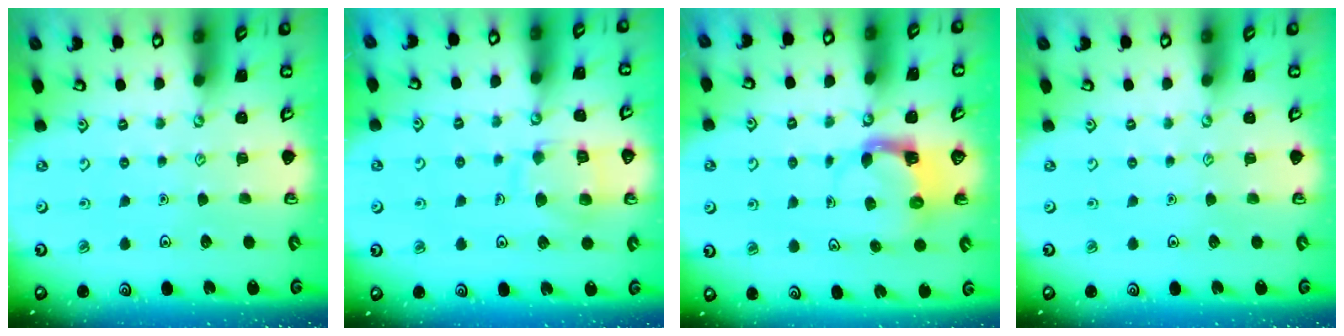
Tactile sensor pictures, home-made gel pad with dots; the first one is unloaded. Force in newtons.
{"total": 10.3, "press": 10.3, "slide": 0.9}
{"total": 4.0, "press": 3.9, "slide": 0.6}
{"total": 0.0}